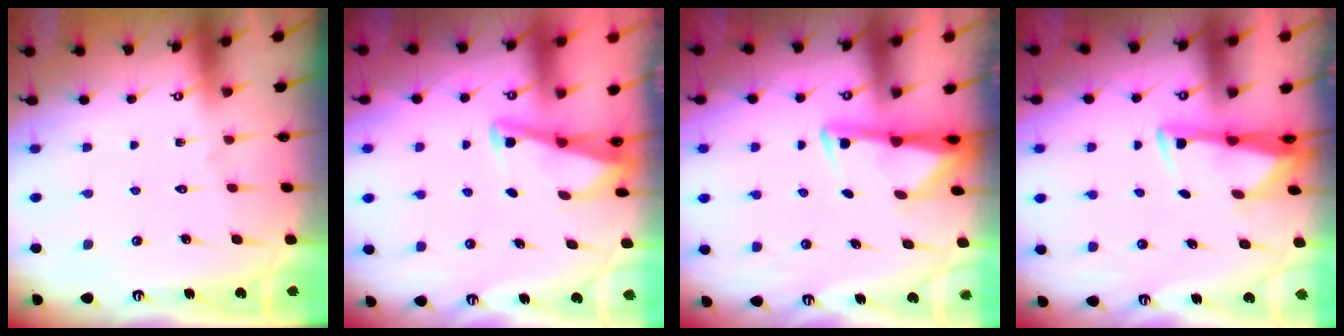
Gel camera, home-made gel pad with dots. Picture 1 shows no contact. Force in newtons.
{"total": 2.8, "press": 2.8, "slide": 0.4}
{"total": 2.9, "press": 2.9, "slide": 0.5}
{"total": 2.9, "press": 2.8, "slide": 0.9}